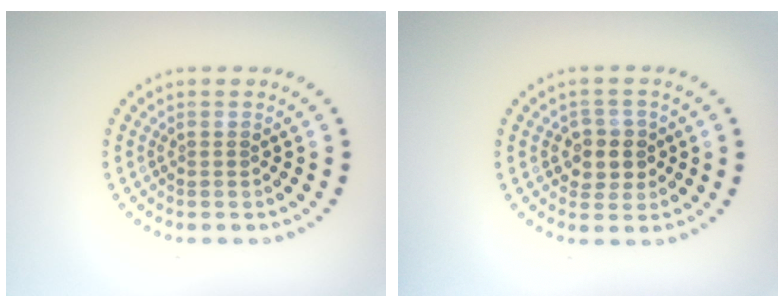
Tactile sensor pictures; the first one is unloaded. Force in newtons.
{"total": 2.8, "press": 2.7, "slide": 0.9}